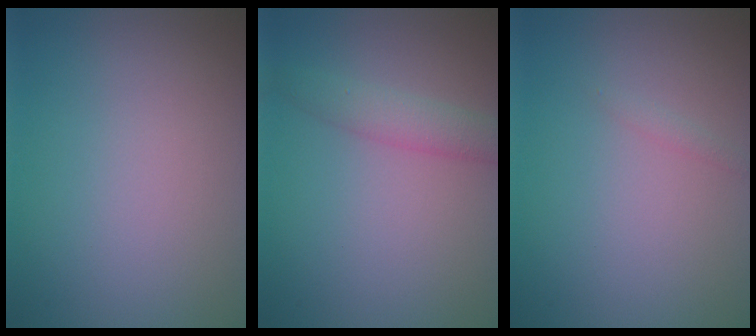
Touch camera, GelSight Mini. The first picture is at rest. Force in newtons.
{"total": 2.6, "press": 2.6, "slide": 0.1}
{"total": 0.6, "press": 0.6, "slide": 0.0}